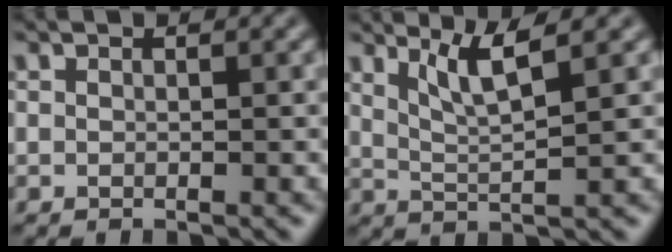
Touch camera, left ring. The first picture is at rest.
{"total": 3.9, "force": [2.3, 0.6, 3.0], "torque": [-0.054, -0.002, 0.048]}